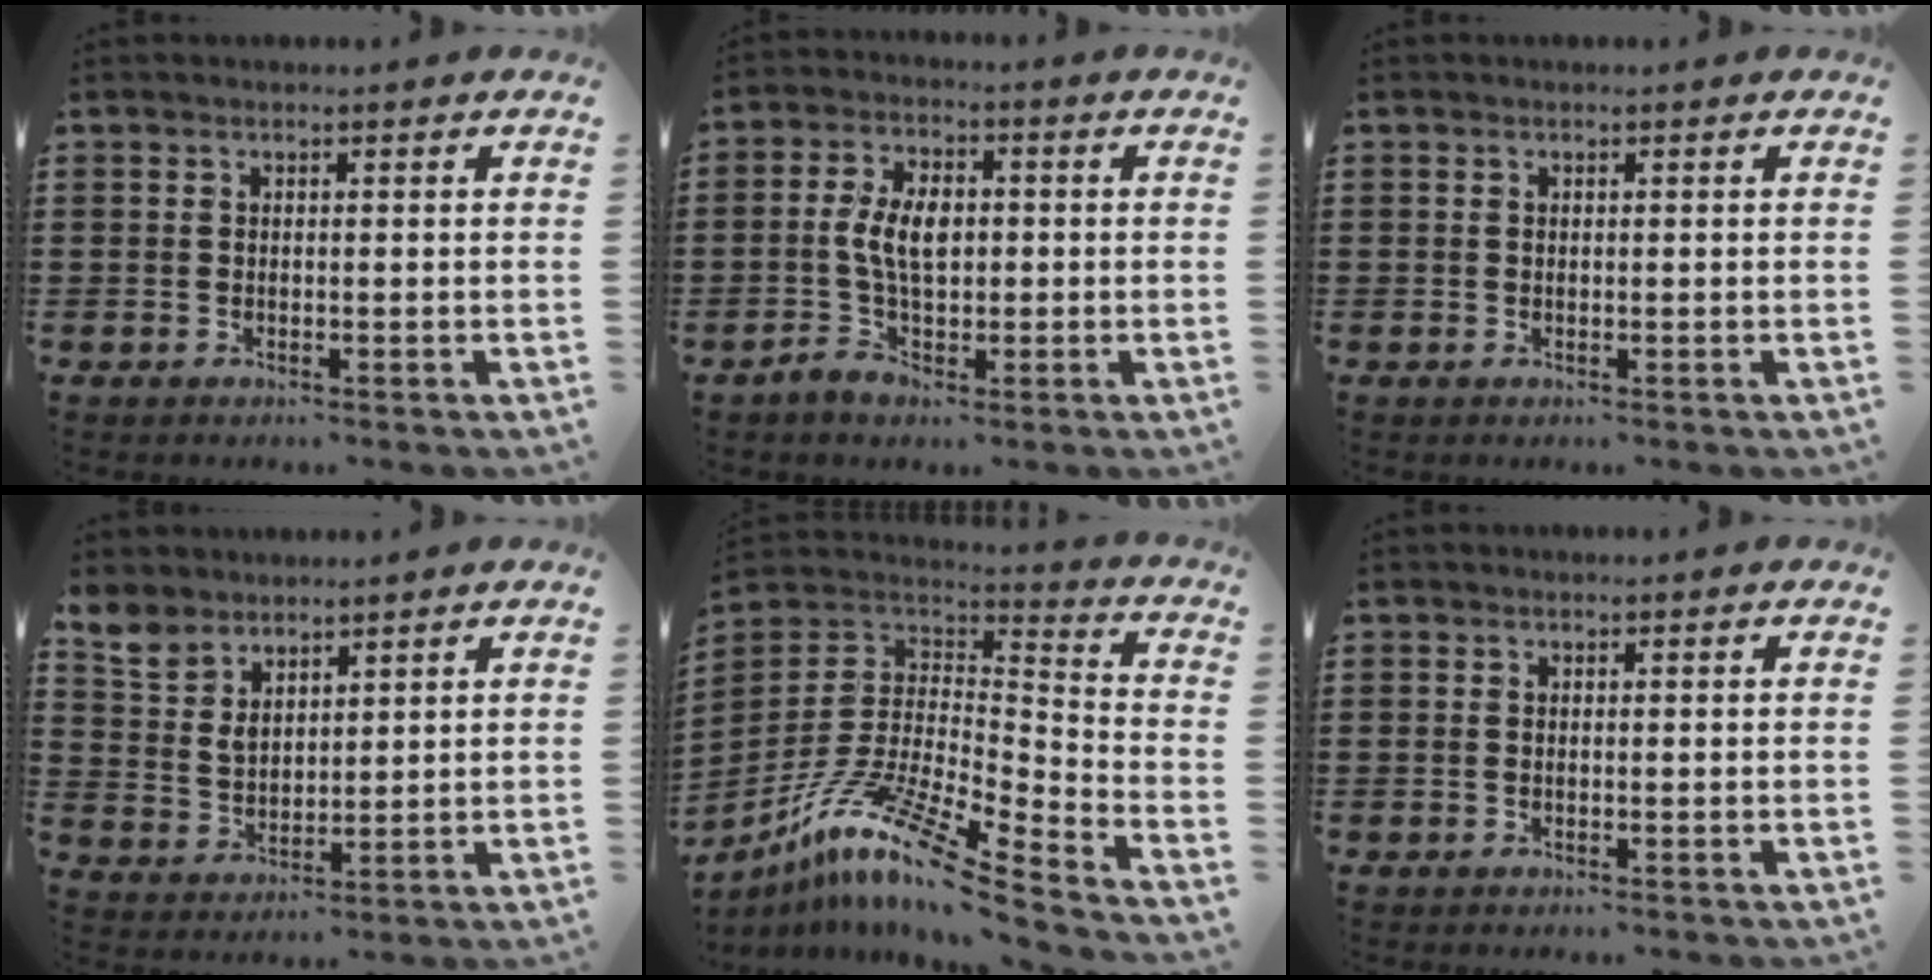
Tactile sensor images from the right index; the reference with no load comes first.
{"total": 7.8, "force": [-0.4, 4.7, 6.2], "torque": [-0.143, 0.005, -0.013]}
{"total": 0.0}
{"total": 5.2, "force": [4.2, 2.6, 1.5], "torque": [-0.046, -0.004, 0.081]}
{"total": 12.8, "force": [-9.1, 1.4, 9.0], "torque": [-0.182, 0.002, -0.179]}
{"total": 0.0}